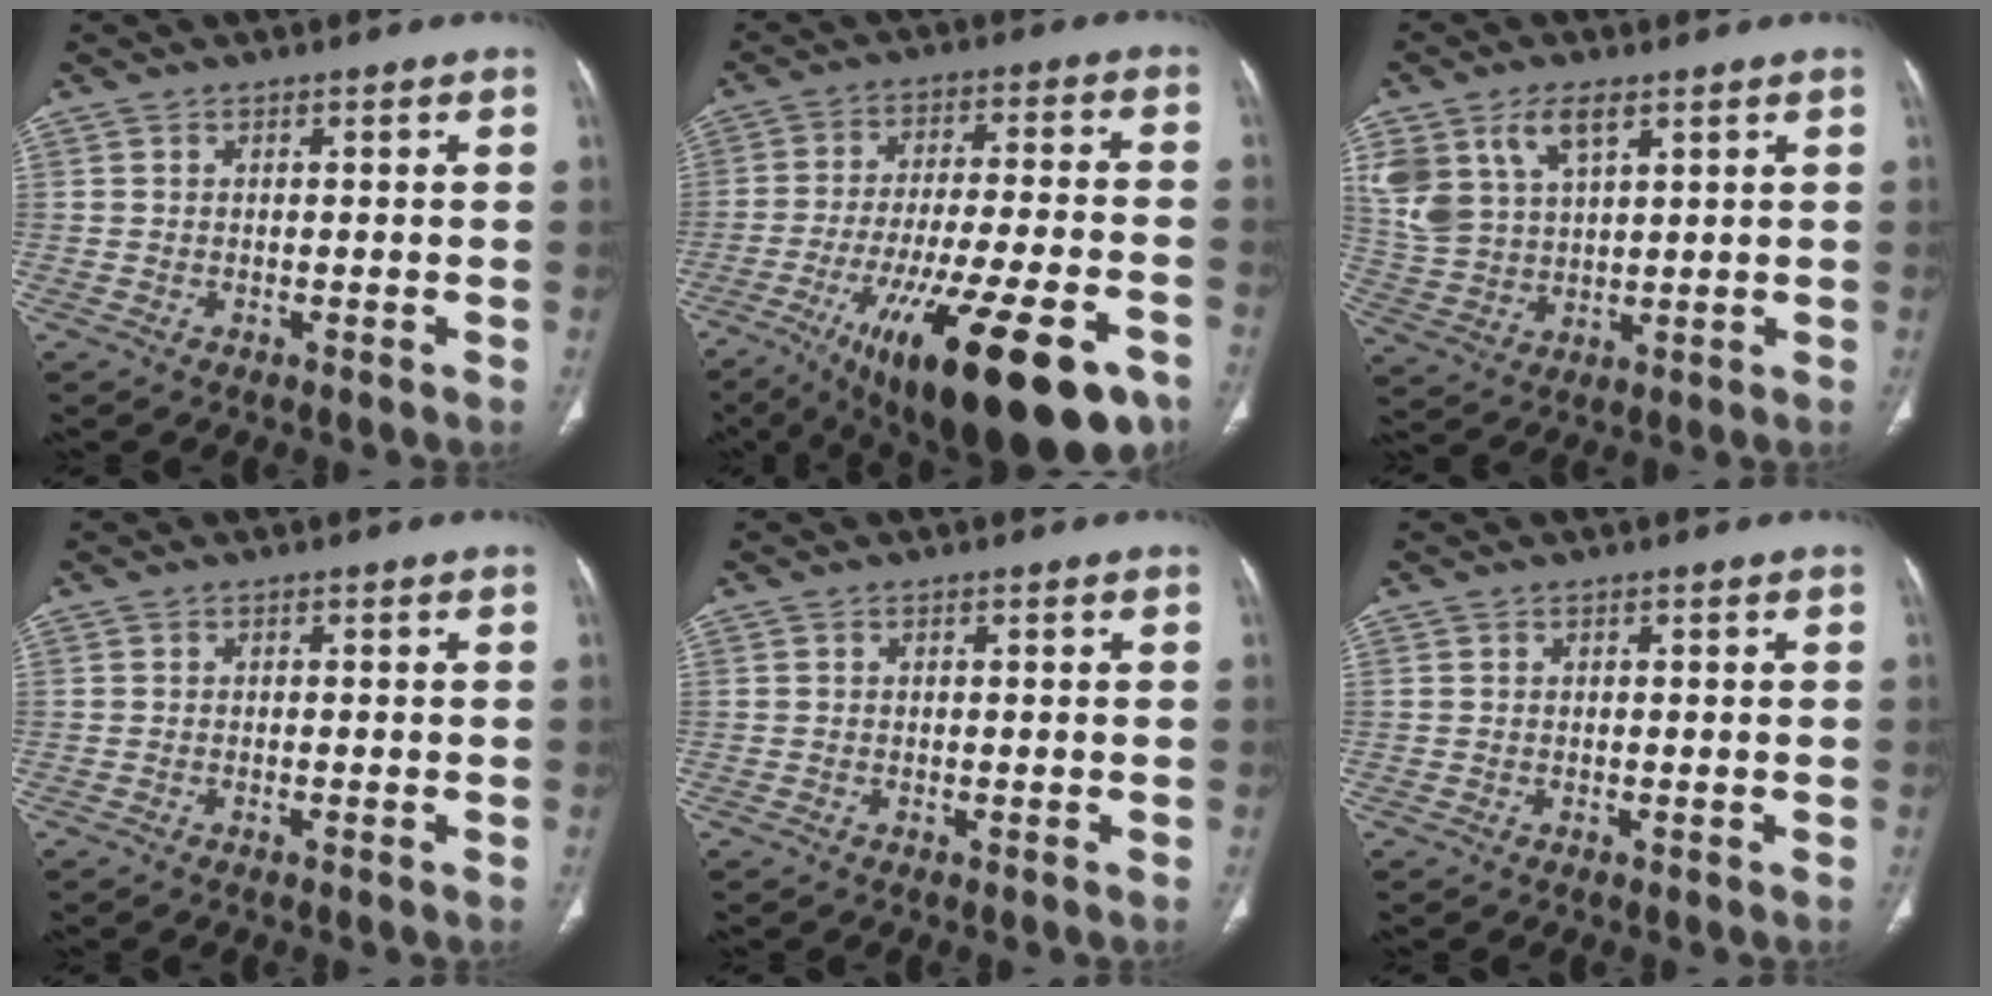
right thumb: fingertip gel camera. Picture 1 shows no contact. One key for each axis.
{"total": 27.4, "fx": -14.4, "fy": 8.2, "fz": 21.8, "tx": -0.308, "ty": 0.033, "tz": -0.215}
{"total": 11.6, "fx": 5.9, "fy": 6.4, "fz": 7.7, "tx": -0.154, "ty": -0.011, "tz": 0.126}
{"total": 0.5, "fx": -0.3, "fy": 0.0, "fz": 0.4, "tx": -0.011, "ty": 0.000, "tz": -0.004}
{"total": 0.0}
{"total": 0.0}